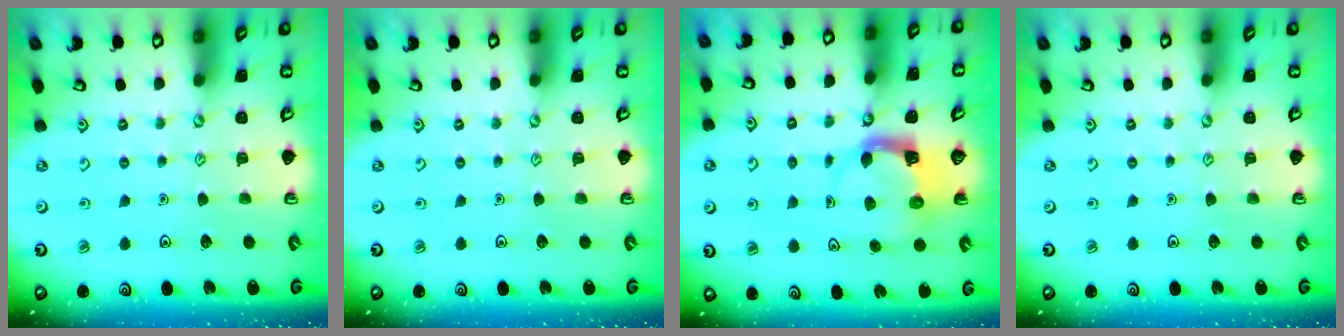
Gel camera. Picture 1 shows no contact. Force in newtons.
{"total": 0.0}
{"total": 3.9, "press": 3.9, "slide": 0.6}
{"total": 0.0}